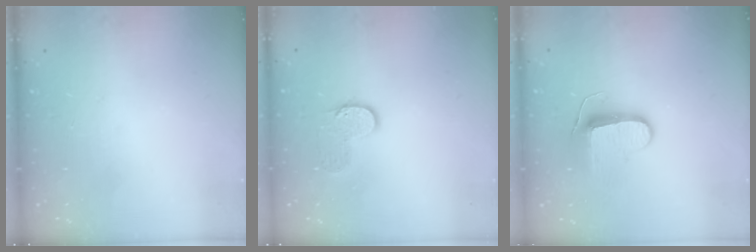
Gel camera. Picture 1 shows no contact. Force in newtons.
{"total": 6.8, "press": 6.8, "slide": 0.3}
{"total": 9.5, "press": 9.5, "slide": 0.6}